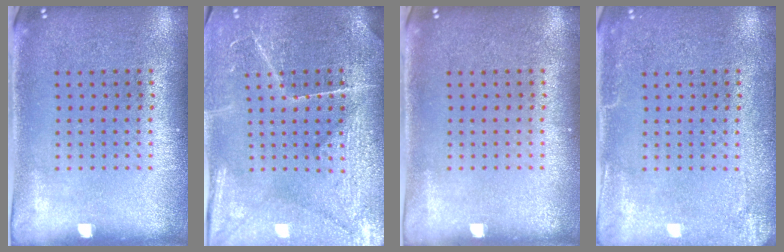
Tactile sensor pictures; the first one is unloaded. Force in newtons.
{"total": 3.9, "press": 3.7, "slide": 1.3}
{"total": 0.0}
{"total": 2.6, "press": 2.6, "slide": 0.3}